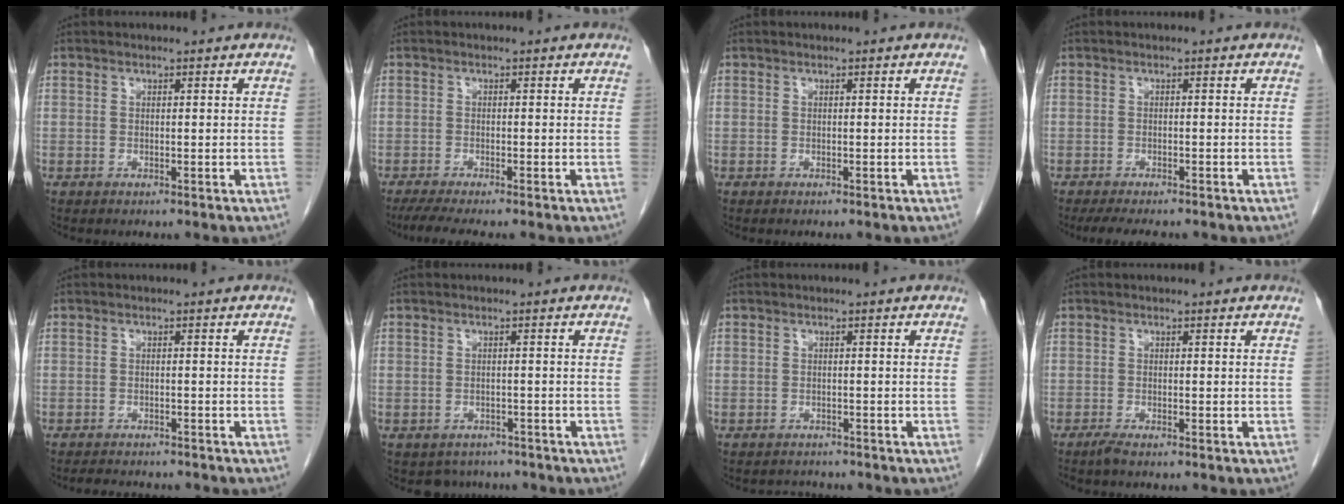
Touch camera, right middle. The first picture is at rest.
{"total": 4.8, "force": [-3.8, -0.3, 2.8], "torque": [-0.044, -0.012, -0.065]}
{"total": 1.2, "force": [-1.0, -0.1, 0.6], "torque": [-0.005, 0.003, -0.009]}
{"total": 7.2, "force": [-6.1, 1.5, 3.5], "torque": [-0.047, -0.009, -0.088]}
{"total": 5.7, "force": [-5.3, 1.1, 1.9], "torque": [-0.027, -0.005, -0.073]}
{"total": 4.3, "force": [-3.7, 2.2, 0.2], "torque": [0.000, 0.006, -0.046]}
{"total": 1.8, "force": [-1.6, 0.5, -0.5], "torque": [0.005, -0.004, -0.026]}
{"total": 1.1, "force": [-0.9, -0.1, 0.6], "torque": [-0.018, -0.003, -0.020]}